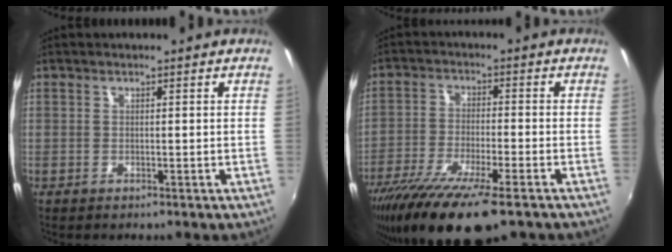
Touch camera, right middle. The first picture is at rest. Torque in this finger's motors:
{"motor_torque": [1.30, -0.84, 0.44, 0.21]}